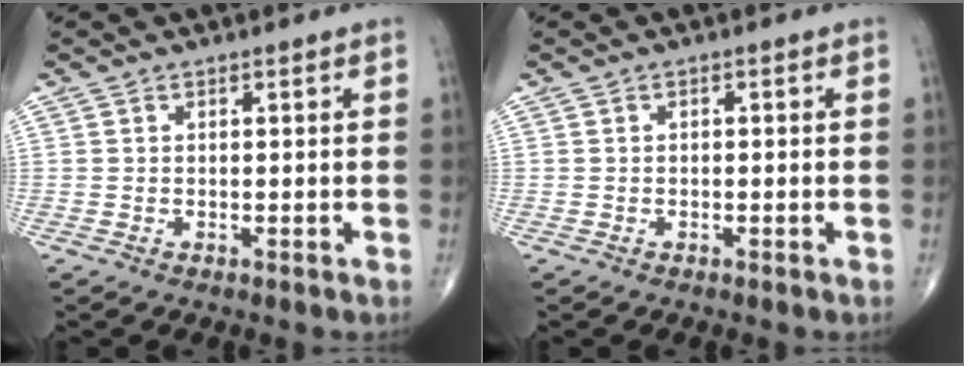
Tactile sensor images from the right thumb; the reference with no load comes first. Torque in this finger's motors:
{"motor_torque": [-0.51, 0.31, 0.05, 0.13, -0.02]}